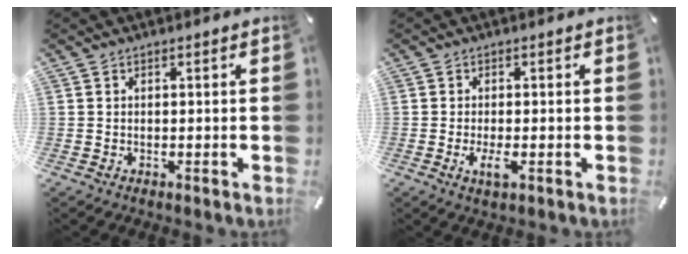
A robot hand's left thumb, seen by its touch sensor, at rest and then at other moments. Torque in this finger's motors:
{"motor_torque": [0.02, 0.04, 0.13, -0.11, 0.01]}